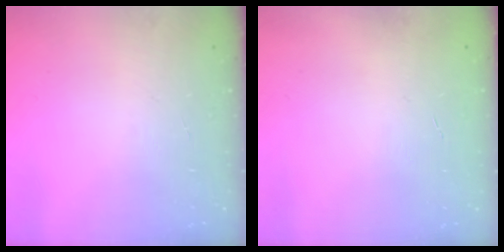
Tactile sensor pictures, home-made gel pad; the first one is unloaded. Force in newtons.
{"total": 0.0}